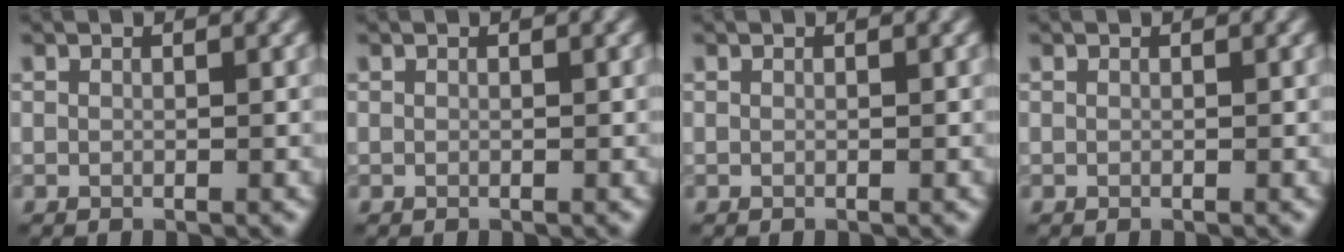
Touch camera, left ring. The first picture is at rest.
{"total": 0.0}
{"total": 0.0}
{"total": 0.0}